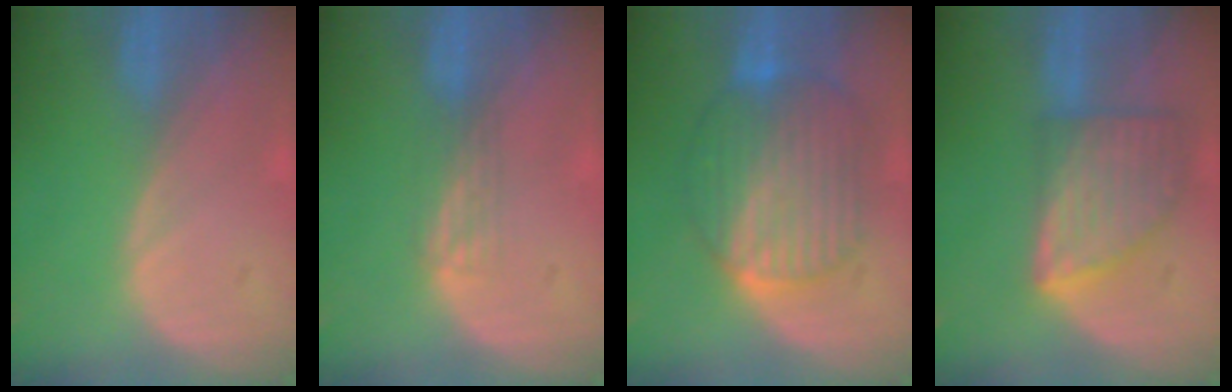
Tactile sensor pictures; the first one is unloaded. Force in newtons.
{"total": 2.2, "press": 1.8, "slide": 1.2}
{"total": 10.1, "press": 10.0, "slide": 0.9}
{"total": 8.3, "press": 7.5, "slide": 3.6}